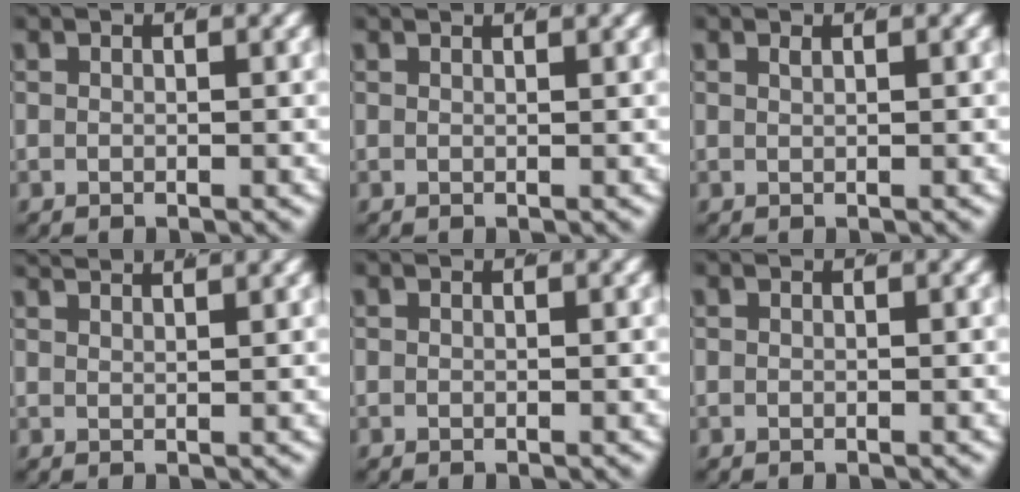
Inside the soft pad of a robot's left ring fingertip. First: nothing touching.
{"total": 1.1, "force": [1.0, -0.4, 0.3], "torque": [0.004, 0.002, 0.015]}
{"total": 0.7, "force": [0.2, -0.6, 0.2], "torque": [-0.001, -0.004, 0.009]}
{"total": 2.9, "force": [2.8, -0.2, 0.9], "torque": [-0.013, 0.003, 0.048]}
{"total": 1.0, "force": [-0.3, -0.9, -0.3], "torque": [0.012, -0.013, 0.007]}
{"total": 1.1, "force": [-0.3, -1.0, -0.3], "torque": [0.013, -0.013, 0.007]}